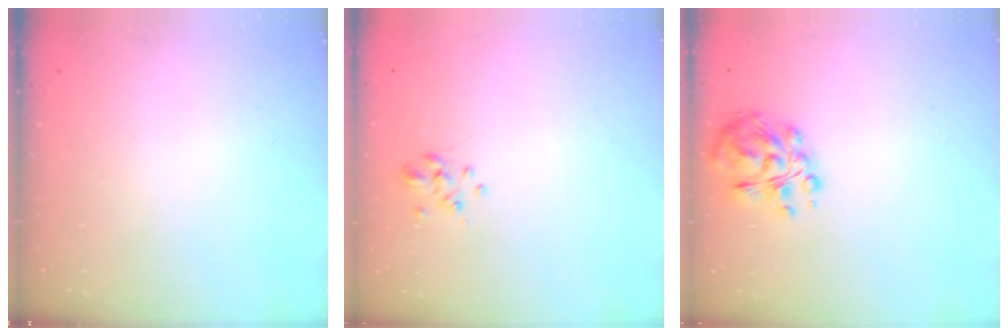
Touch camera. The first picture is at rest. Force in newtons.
{"total": 1.9, "press": 1.7, "slide": 0.8}
{"total": 9.0, "press": 8.8, "slide": 2.0}